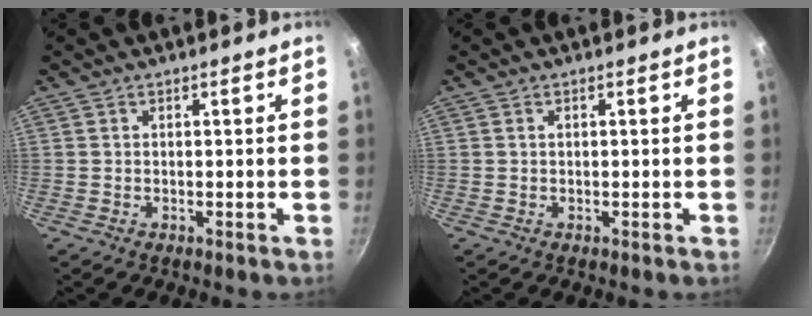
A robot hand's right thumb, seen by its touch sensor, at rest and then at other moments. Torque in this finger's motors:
{"motor_torque": [-0.34, 0.58, 0.32, 0.17, 0.02]}